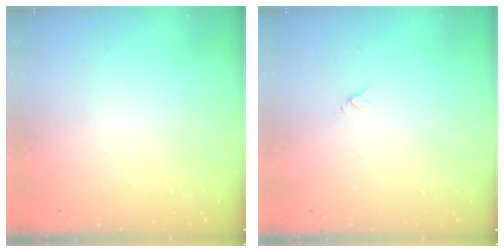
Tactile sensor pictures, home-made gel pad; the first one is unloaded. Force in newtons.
{"total": 2.9, "press": 2.9, "slide": 0.3}